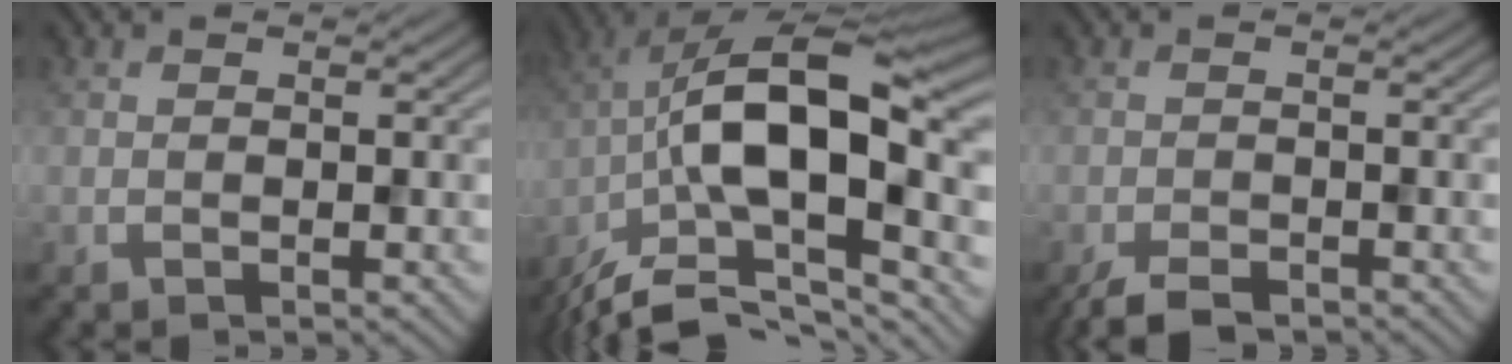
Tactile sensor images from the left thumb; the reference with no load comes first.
{"total": 16.8, "force": [-5.5, 6.8, 14.3], "torque": [-0.249, 0.013, -0.107]}
{"total": 3.6, "force": [-3.0, 1.2, 1.7], "torque": [-0.032, -0.008, -0.057]}